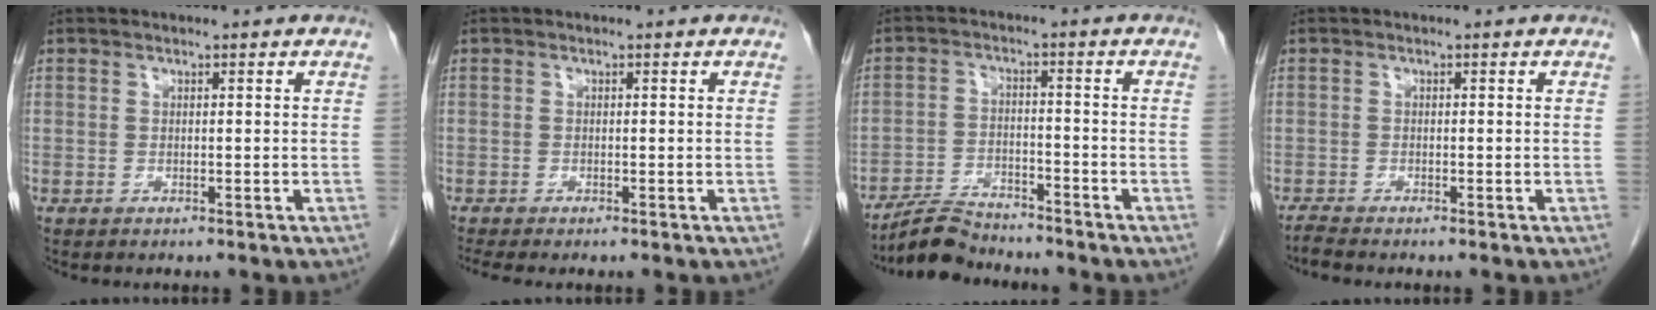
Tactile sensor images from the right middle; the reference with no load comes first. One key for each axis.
{"total": 1.6, "fx": -1.3, "fy": -0.1, "fz": 0.8, "tx": -0.017, "ty": -0.006, "tz": -0.022}
{"total": 6.2, "fx": -6.0, "fy": 1.1, "fz": 1.1, "tx": -0.023, "ty": -0.011, "tz": -0.110}
{"total": 1.2, "fx": -1.1, "fy": -0.4, "fz": 0.2, "tx": -0.013, "ty": -0.006, "tz": -0.025}